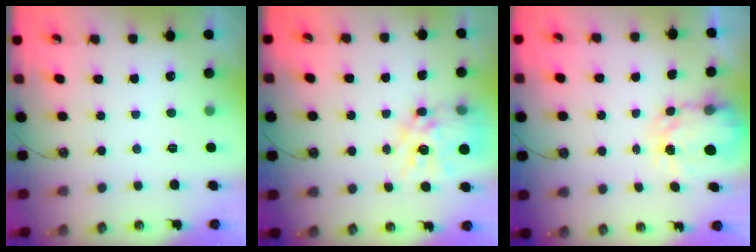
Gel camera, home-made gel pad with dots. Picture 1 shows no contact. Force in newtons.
{"total": 15.9, "press": 15.8, "slide": 1.6}
{"total": 4.3, "press": 4.3, "slide": 0.3}